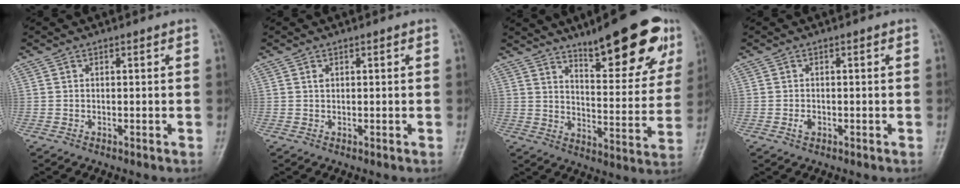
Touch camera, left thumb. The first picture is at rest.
{"total": 0.7, "force": [0.3, 0.5, 0.4], "torque": [-0.006, 0.001, 0.006]}
{"total": 18.2, "force": [11.8, 4.8, 13.0], "torque": [-0.138, -0.055, 0.174]}
{"total": 1.3, "force": [-0.5, 0.9, 0.9], "torque": [-0.015, 0.001, -0.009]}